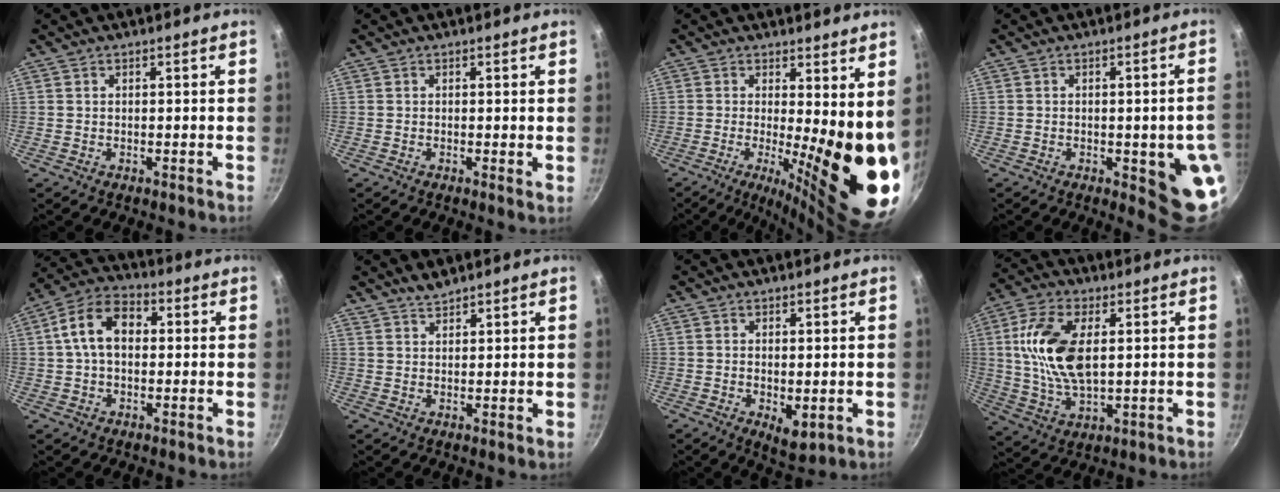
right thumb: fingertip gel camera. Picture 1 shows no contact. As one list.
[{"total": 0.7, "force": [0.2, 0.1, 0.6], "torque": [-0.010, -0.005, 0.001]}, {"total": 16.2, "force": [0.8, 5.1, 15.4], "torque": [-0.178, -0.046, 0.020]}, {"total": 11.2, "force": [-2.2, 3.6, 10.4], "torque": [-0.086, 0.004, -0.023]}, {"total": 10.5, "force": [1.3, 7.1, 7.7], "torque": [-0.117, 0.028, 0.005]}, {"total": 2.9, "force": [2.8, 0.6, 0.6], "torque": [-0.004, -0.008, 0.050]}, {"total": 4.1, "force": [-0.2, 2.2, 3.5], "torque": [-0.048, -0.012, 0.004]}, {"total": 14.2, "force": [2.4, 7.3, 11.9], "torque": [-0.228, -0.001, 0.046]}]